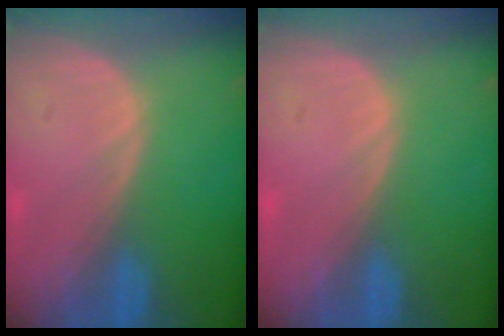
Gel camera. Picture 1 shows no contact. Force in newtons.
{"total": 0.5, "press": 0.0, "slide": 0.5}